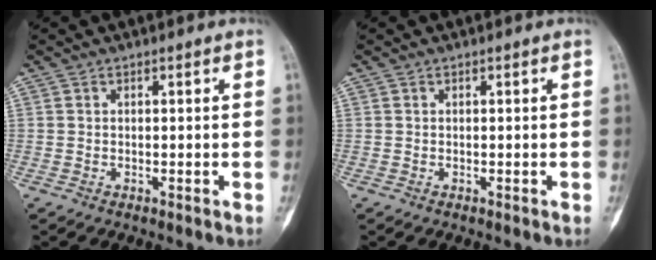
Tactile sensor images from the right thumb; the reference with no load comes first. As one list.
[{"total": 0.0}]